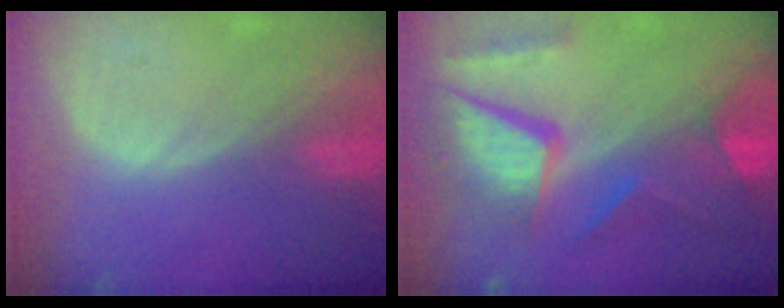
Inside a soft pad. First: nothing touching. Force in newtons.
{"total": 11.5, "press": 9.5, "slide": 6.5}